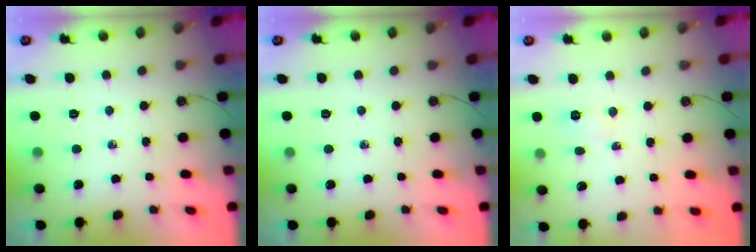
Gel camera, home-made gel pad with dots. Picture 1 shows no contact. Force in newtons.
{"total": 0.0}
{"total": 3.4, "press": 3.2, "slide": 1.2}